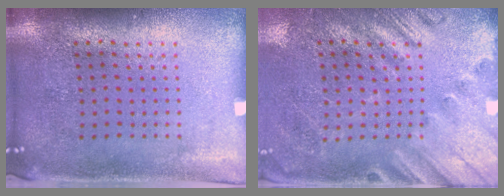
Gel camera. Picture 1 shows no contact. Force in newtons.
{"total": 2.4, "press": 2.0, "slide": 1.4}